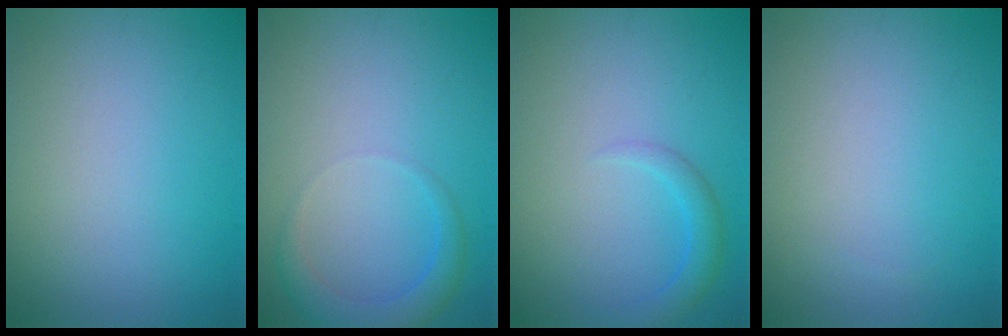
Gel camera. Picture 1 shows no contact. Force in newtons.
{"total": 2.7, "press": 2.6, "slide": 0.3}
{"total": 1.8, "press": 1.8, "slide": 0.2}
{"total": 0.0}